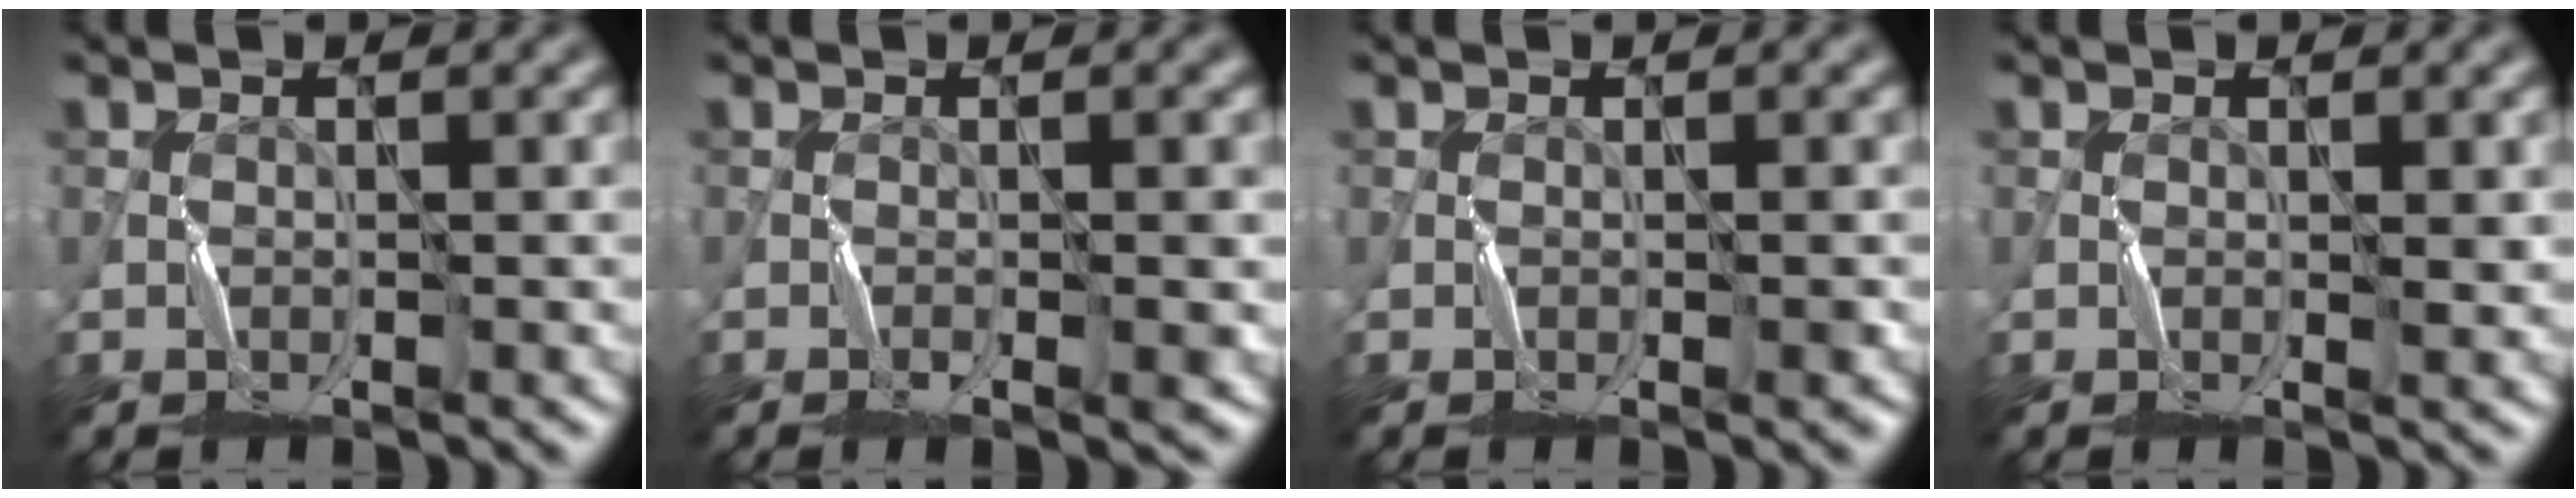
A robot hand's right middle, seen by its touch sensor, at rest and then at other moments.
{"total": 2.6, "force": [-0.7, 0.4, 2.5], "torque": [-0.037, 0.002, -0.012]}
{"total": 0.6, "force": [-0.1, 0.0, 0.6], "torque": [-0.007, 0.001, -0.002]}
{"total": 0.6, "force": [0.2, 0.2, 0.6], "torque": [-0.005, -0.001, 0.002]}